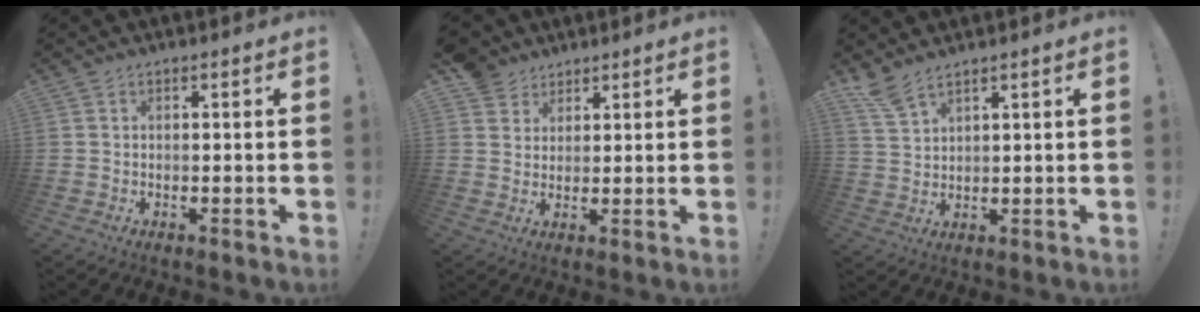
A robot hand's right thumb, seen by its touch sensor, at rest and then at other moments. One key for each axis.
{"total": 5.4, "fx": 3.8, "fy": 3.8, "fz": 0.1, "tx": -0.005, "ty": -0.029, "tz": 0.075}
{"total": 5.6, "fx": 4.6, "fy": 1.2, "fz": 2.9, "tx": -0.063, "ty": -0.022, "tz": 0.087}